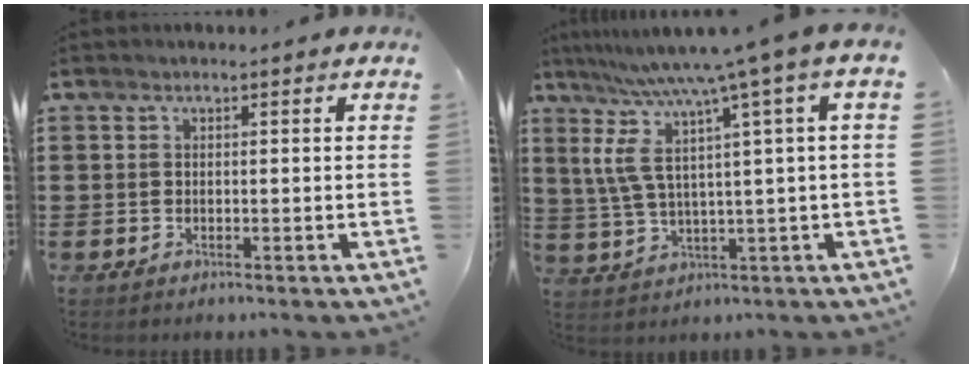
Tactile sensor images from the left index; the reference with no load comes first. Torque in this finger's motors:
{"motor_torque": [1.71, -0.43, 1.05, 0.21]}